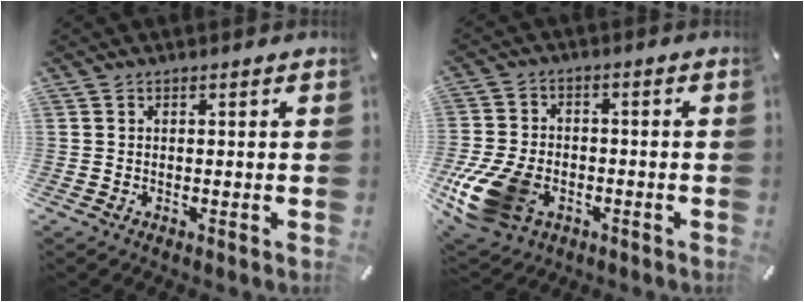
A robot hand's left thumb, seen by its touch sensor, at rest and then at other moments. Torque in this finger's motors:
{"motor_torque": [-0.12, 1.69, 1.00, 0.03, 0.44]}